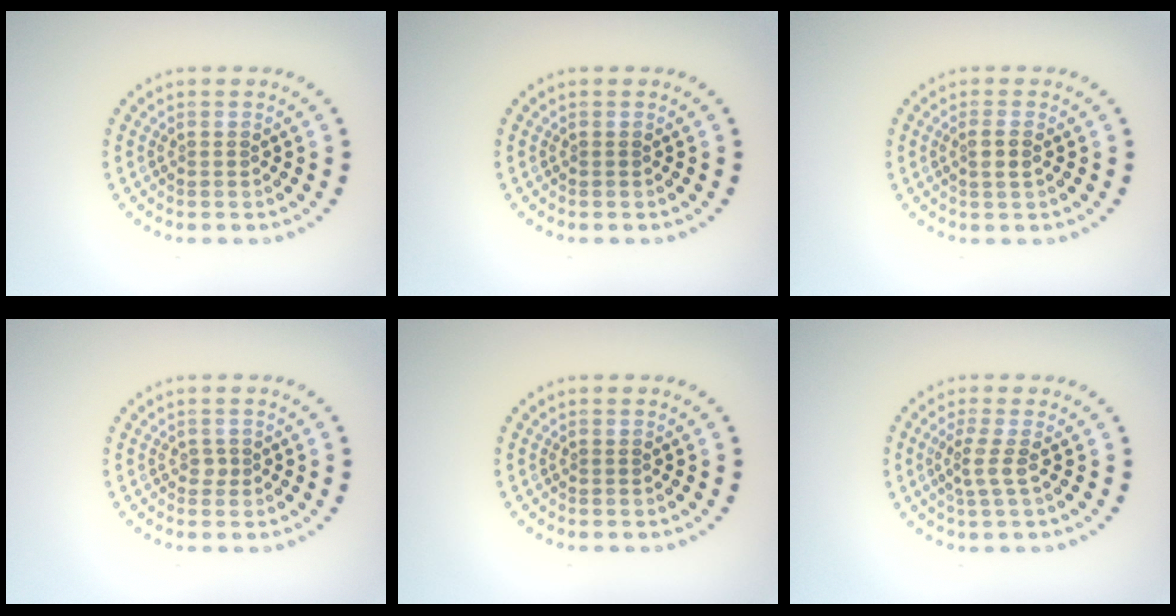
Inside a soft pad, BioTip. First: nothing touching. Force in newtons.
{"total": 0.0}
{"total": 1.4, "press": 1.2, "slide": 0.7}
{"total": 0.7, "press": 0.6, "slide": 0.4}
{"total": 0.0}
{"total": 1.8, "press": 1.4, "slide": 1.2}